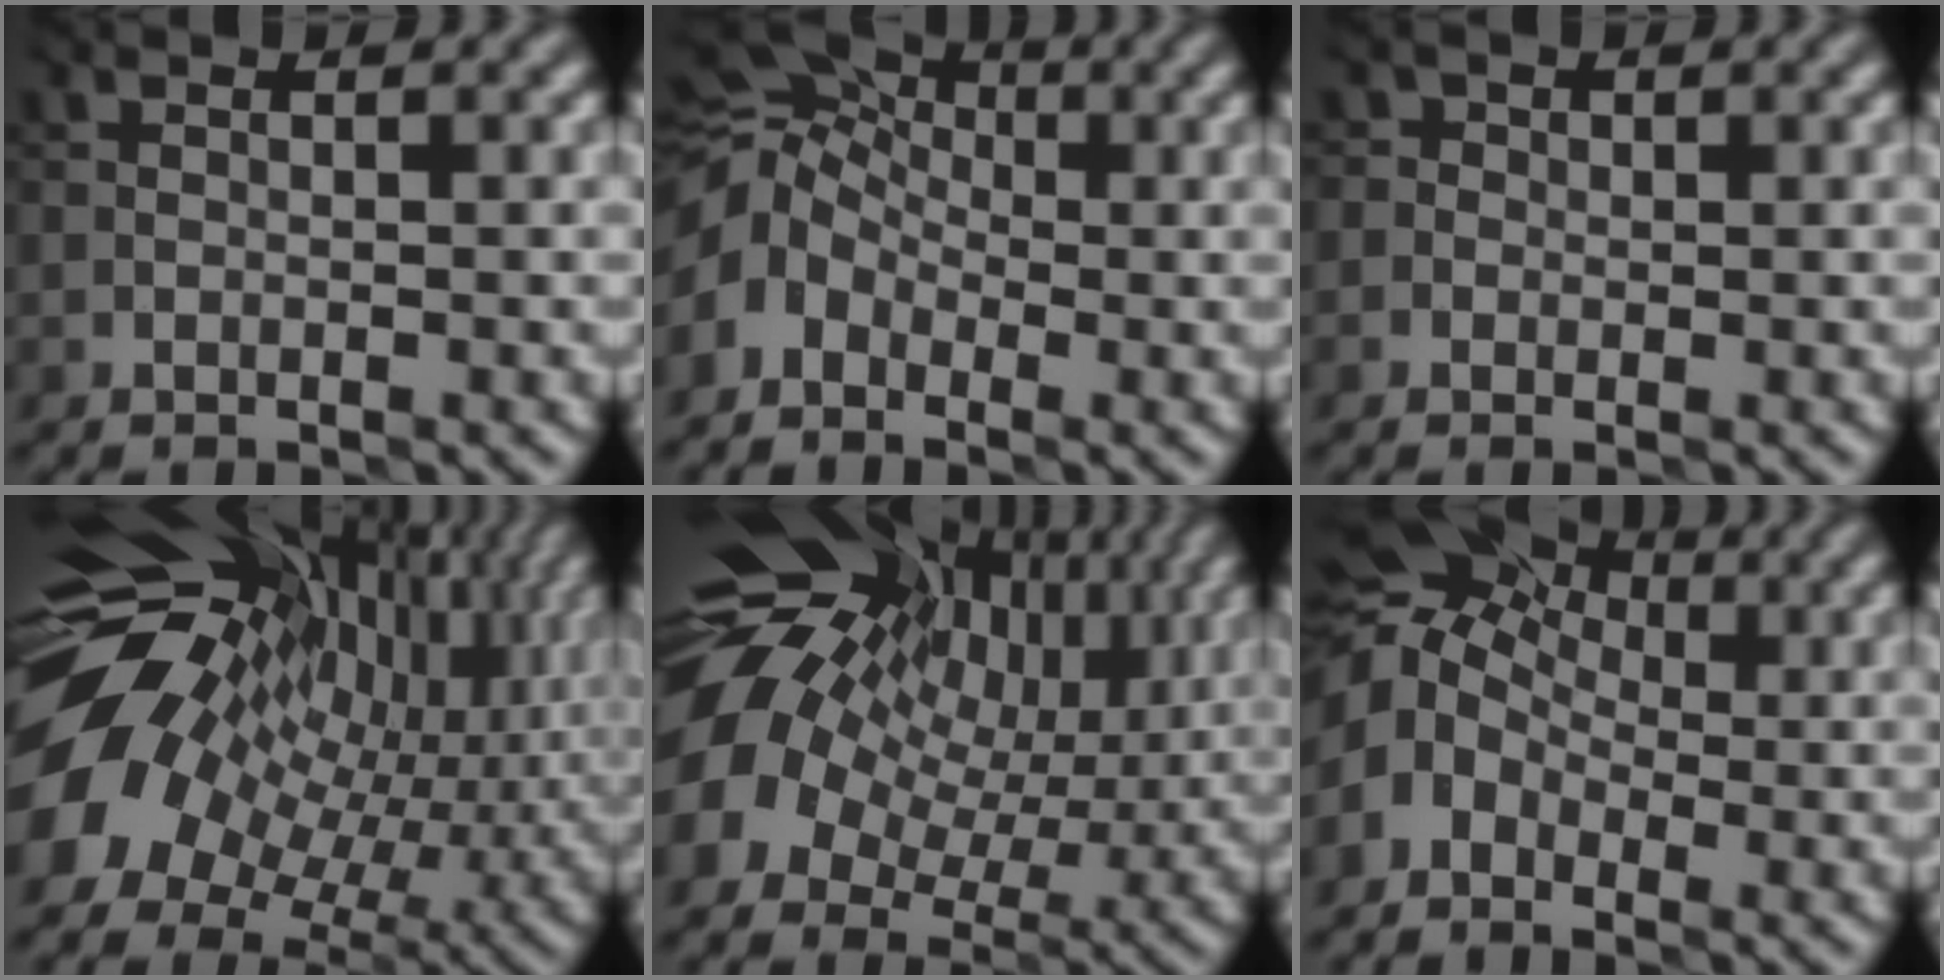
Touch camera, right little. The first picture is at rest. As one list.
[{"total": 5.5, "force": [-1.1, 4.1, 3.6], "torque": [-0.066, 0.011, -0.042]}, {"total": 0.6, "force": [-0.1, 0.5, -0.3], "torque": [0.020, 0.001, -0.008]}, {"total": 16.5, "force": [1.7, 12.0, 11.2], "torque": [-0.205, -0.019, 0.057]}, {"total": 14.6, "force": [2.6, 11.0, 9.2], "torque": [-0.165, 0.005, 0.055]}, {"total": 7.6, "force": [0.1, 5.7, 5.1], "torque": [-0.092, 0.017, -0.014]}]